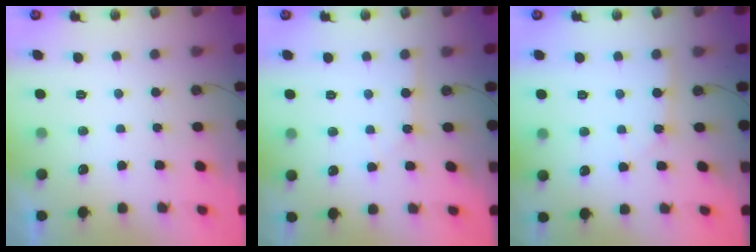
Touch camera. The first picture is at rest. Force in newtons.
{"total": 2.1, "press": 2.1, "slide": 0.3}
{"total": 2.0, "press": 1.9, "slide": 0.3}